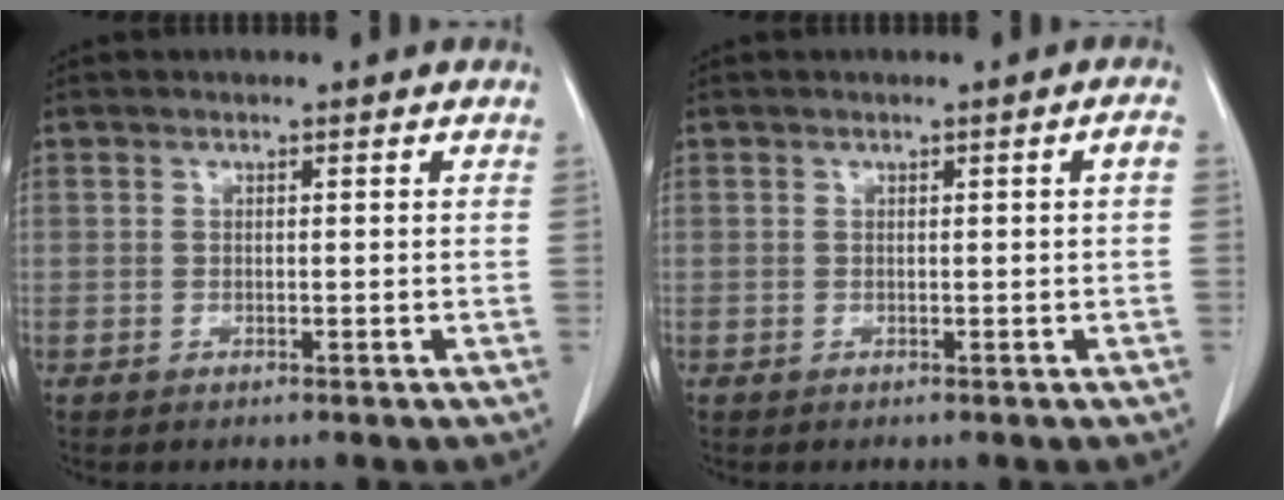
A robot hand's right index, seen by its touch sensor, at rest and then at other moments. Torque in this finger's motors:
{"motor_torque": [0.16, -0.13, 0.01, 0.00]}